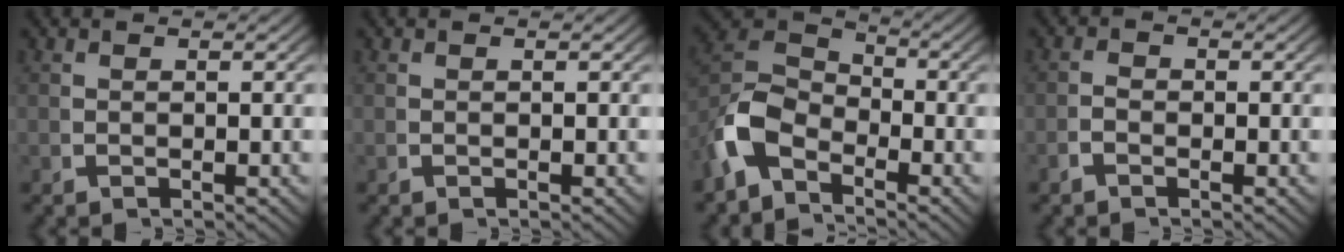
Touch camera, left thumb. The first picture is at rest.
{"total": 0.0}
{"total": 7.8, "force": [-1.6, 5.7, 5.0], "torque": [-0.108, -0.009, -0.030]}
{"total": 0.8, "force": [-0.8, 0.2, 0.0], "torque": [0.005, 0.005, -0.024]}